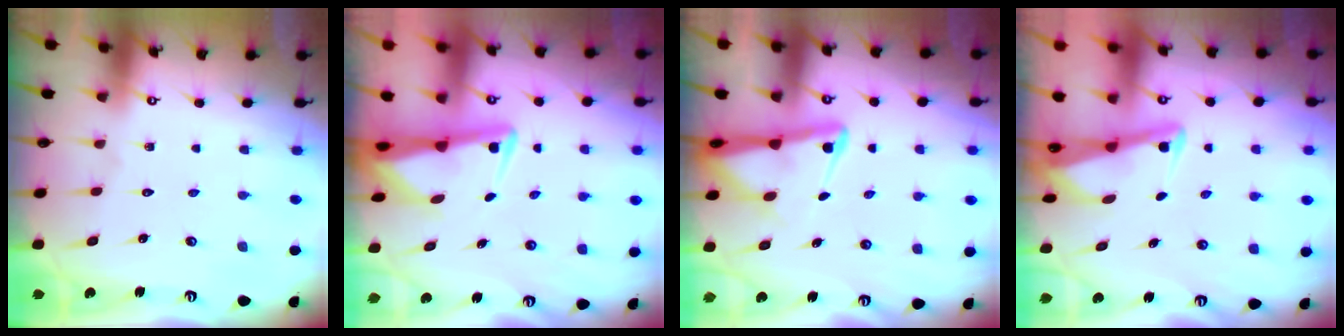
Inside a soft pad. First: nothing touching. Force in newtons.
{"total": 4.9, "press": 4.8, "slide": 1.2}
{"total": 5.1, "press": 5.1, "slide": 0.6}
{"total": 3.0, "press": 3.0, "slide": 0.4}